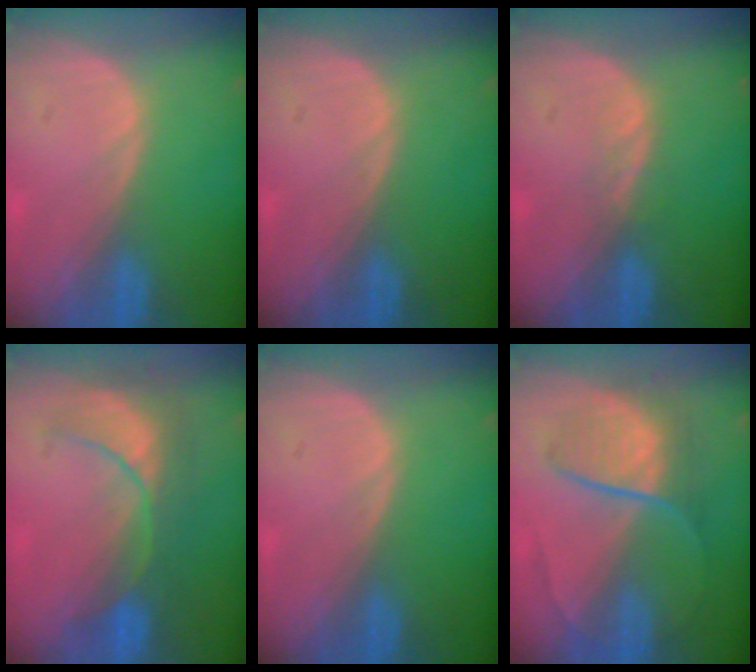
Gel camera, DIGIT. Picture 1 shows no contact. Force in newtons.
{"total": 0.0}
{"total": 1.5, "press": 1.5, "slide": 0.2}
{"total": 8.0, "press": 7.9, "slide": 1.6}
{"total": 0.0}
{"total": 7.0, "press": 6.9, "slide": 1.5}